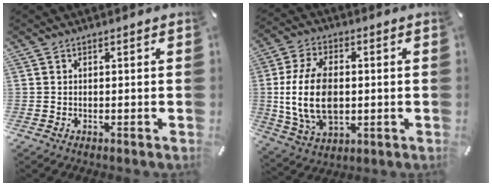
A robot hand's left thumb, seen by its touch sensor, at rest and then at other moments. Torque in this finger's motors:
{"motor_torque": [2.49, 2.51, 0.78, -0.18, 0.34]}